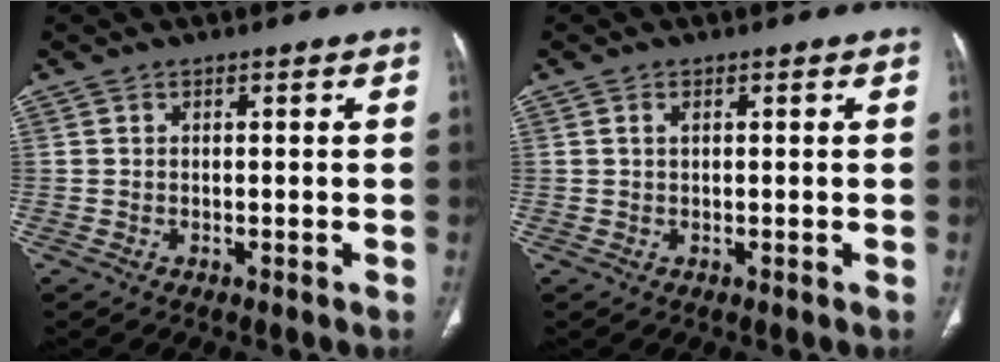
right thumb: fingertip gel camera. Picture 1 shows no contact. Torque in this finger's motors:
{"motor_torque": [-0.33, 0.42, -0.01, 0.13, 0.00]}